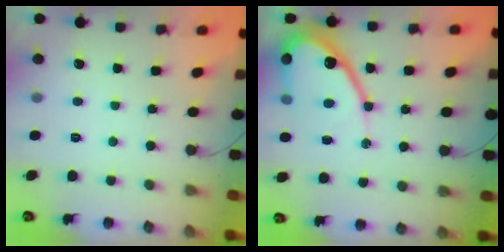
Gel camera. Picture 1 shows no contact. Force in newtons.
{"total": 14.7, "press": 14.7, "slide": 0.9}